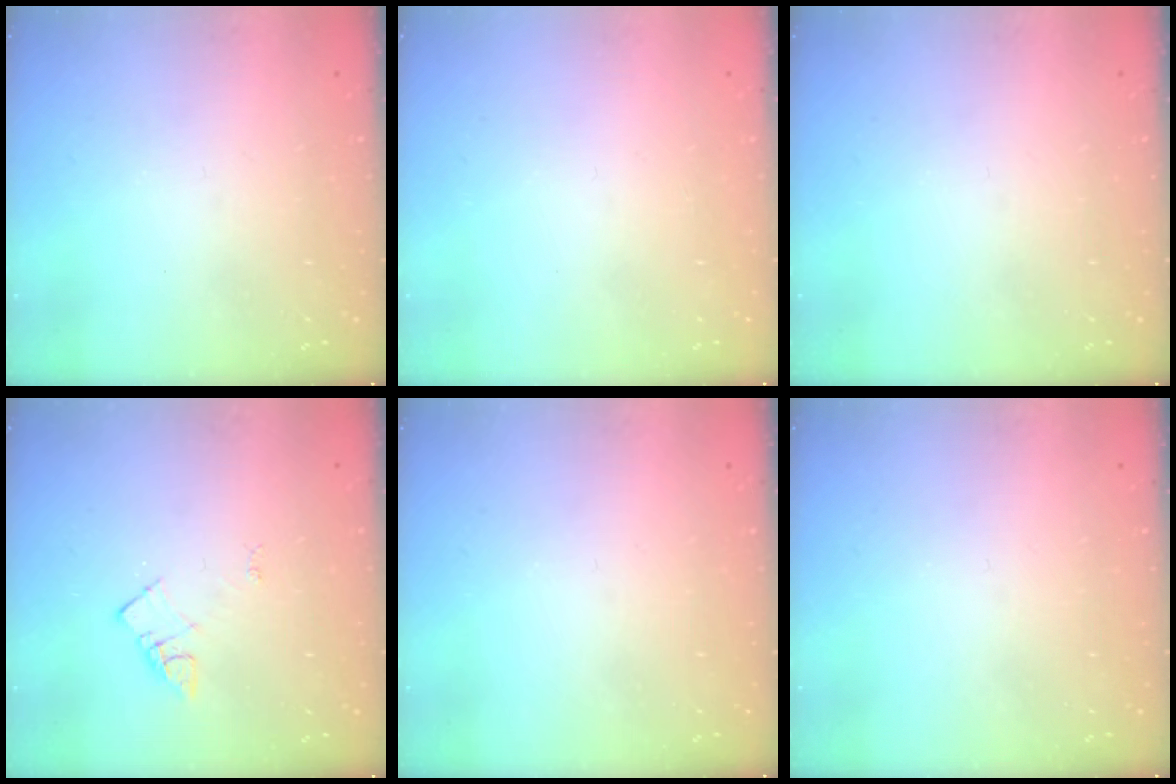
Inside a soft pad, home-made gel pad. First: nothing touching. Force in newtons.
{"total": 1.8, "press": 1.7, "slide": 0.1}
{"total": 0.0}
{"total": 4.5, "press": 4.5, "slide": 0.5}
{"total": 0.0}
{"total": 0.0}